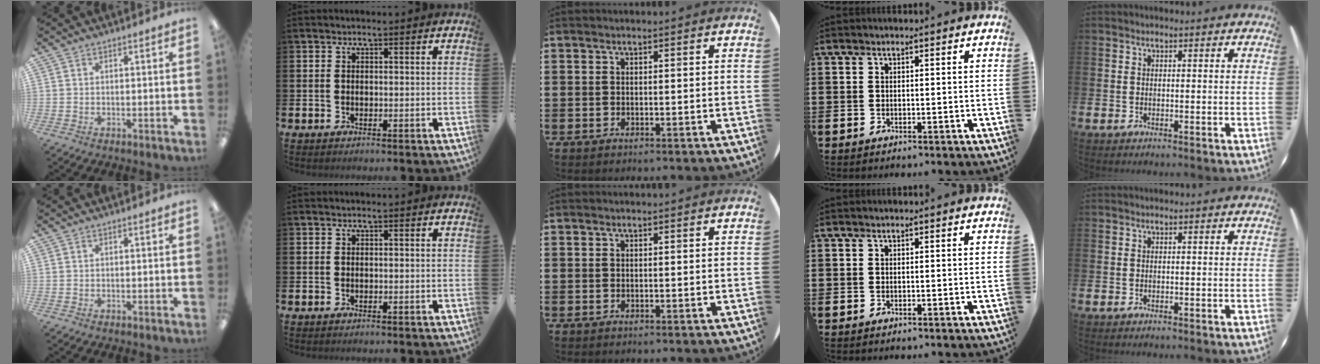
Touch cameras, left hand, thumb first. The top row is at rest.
{}